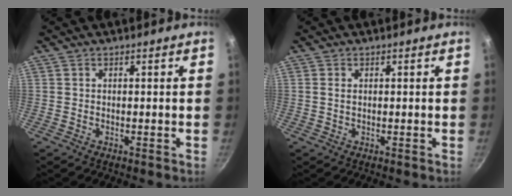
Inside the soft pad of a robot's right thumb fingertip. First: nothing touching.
{"total": 0.9, "force": [0.2, 0.5, 0.7], "torque": [-0.014, 0.001, 0.003]}